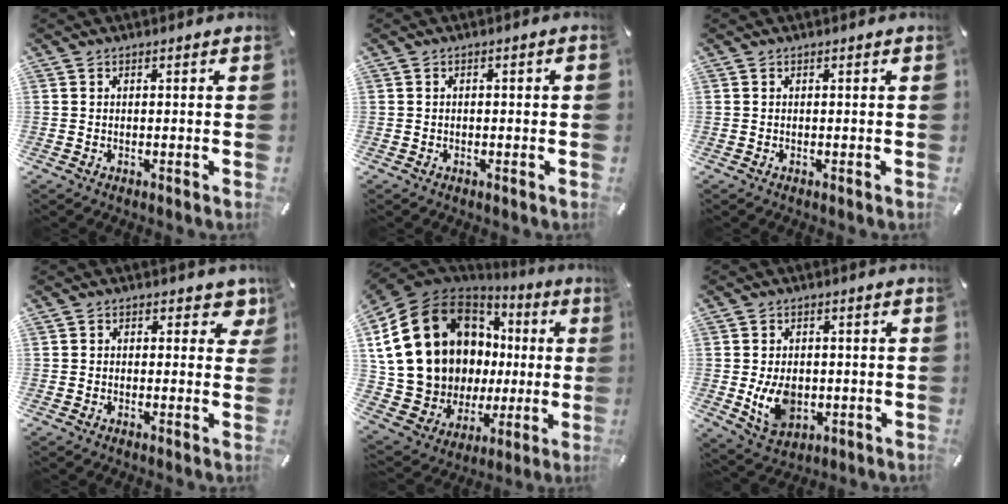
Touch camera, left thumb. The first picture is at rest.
{"total": 1.3, "force": [-0.4, 0.4, 1.1], "torque": [-0.019, 0.001, -0.007]}
{"total": 0.0}
{"total": 4.4, "force": [1.6, 3.0, 2.8], "torque": [-0.011, -0.006, 0.020]}
{"total": 23.9, "force": [5.0, 18.2, 14.6], "torque": [-0.312, -0.043, 0.125]}
{"total": 9.0, "force": [-1.0, 6.9, 5.8], "torque": [-0.115, -0.002, -0.020]}